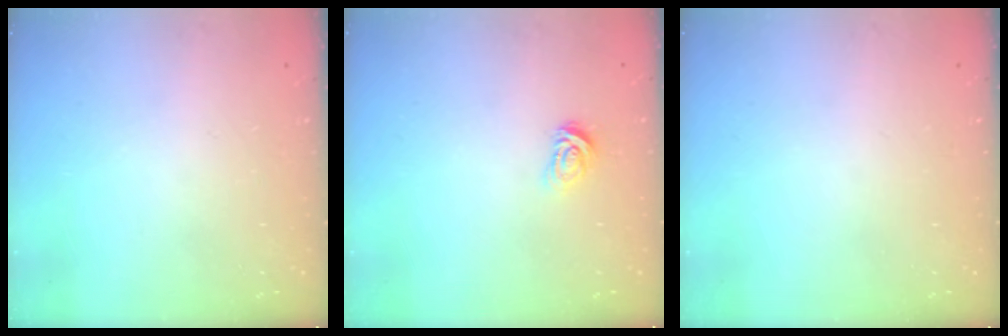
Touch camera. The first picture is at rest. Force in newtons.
{"total": 3.3, "press": 3.3, "slide": 0.1}
{"total": 0.0}